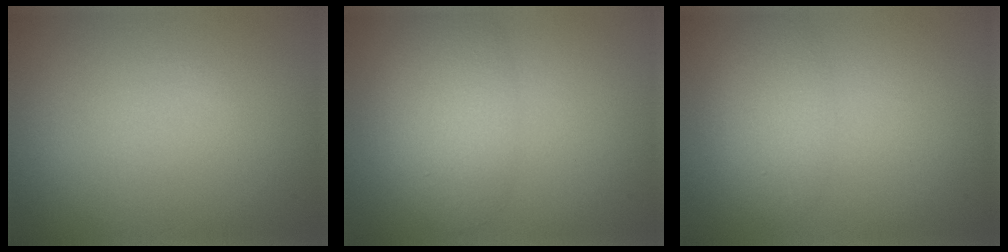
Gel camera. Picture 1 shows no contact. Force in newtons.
{"total": 4.2, "press": 4.2, "slide": 0.2}
{"total": 2.8, "press": 2.8, "slide": 0.1}